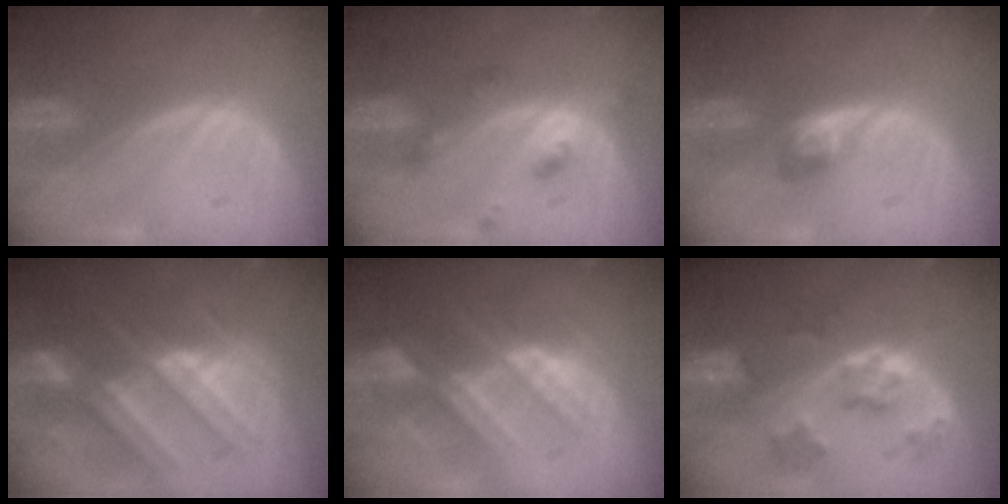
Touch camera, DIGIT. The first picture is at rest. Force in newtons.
{"total": 4.4, "press": 4.0, "slide": 2.0}
{"total": 2.9, "press": 2.7, "slide": 1.1}
{"total": 9.4, "press": 9.3, "slide": 1.6}
{"total": 9.0, "press": 7.8, "slide": 4.4}
{"total": 7.3, "press": 6.4, "slide": 3.4}